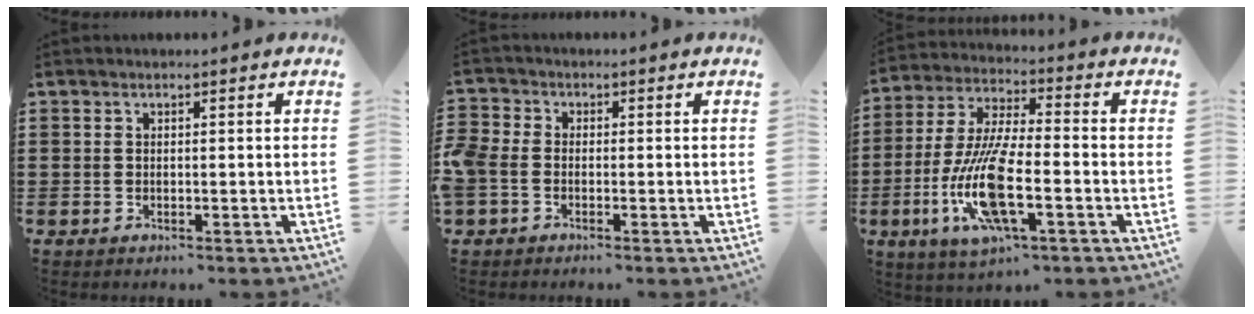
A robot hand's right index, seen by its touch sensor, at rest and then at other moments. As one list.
[{"total": 2.7, "force": [-1.2, 1.9, 1.5], "torque": [-0.052, -0.001, -0.032]}, {"total": 12.6, "force": [-4.2, 3.4, 11.4], "torque": [-0.254, -0.014, -0.081]}]